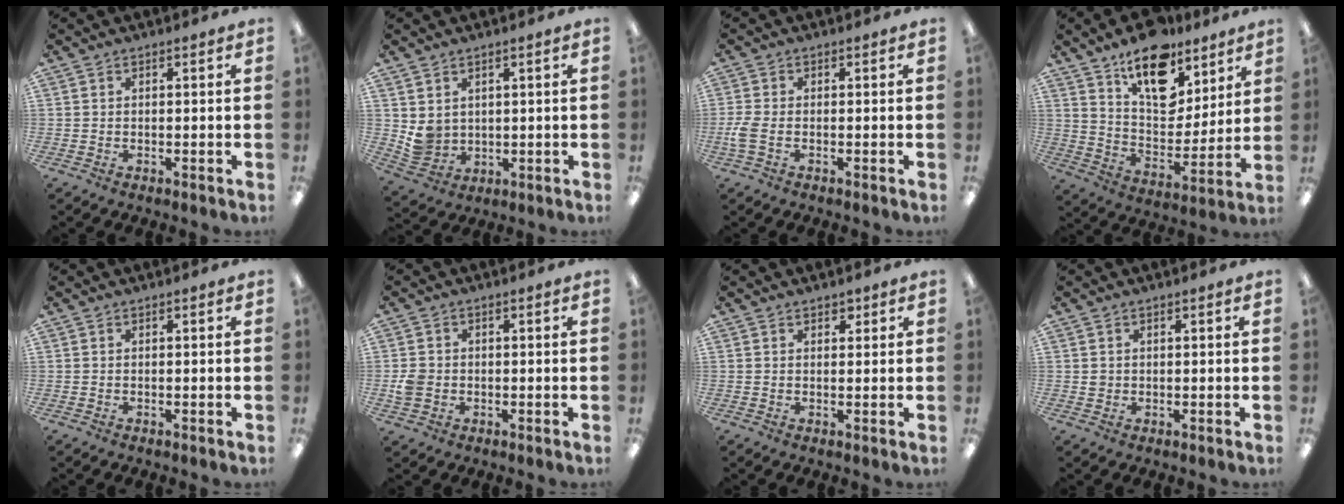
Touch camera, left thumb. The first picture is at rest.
{"total": 4.9, "force": [2.4, 4.1, 1.2], "torque": [-0.027, -0.007, 0.050]}
{"total": 3.7, "force": [-0.9, 1.9, 3.0], "torque": [-0.070, 0.000, -0.019]}
{"total": 17.4, "force": [12.1, 9.2, 8.5], "torque": [-0.133, -0.071, 0.215]}
{"total": 0.0}
{"total": 3.8, "force": [-0.6, 3.4, 1.6], "torque": [-0.027, 0.008, -0.009]}
{"total": 1.7, "force": [1.3, 1.0, 0.5], "torque": [-0.003, -0.001, 0.021]}
{"total": 1.1, "force": [0.3, 1.0, 0.2], "torque": [-0.006, 0.005, 0.005]}